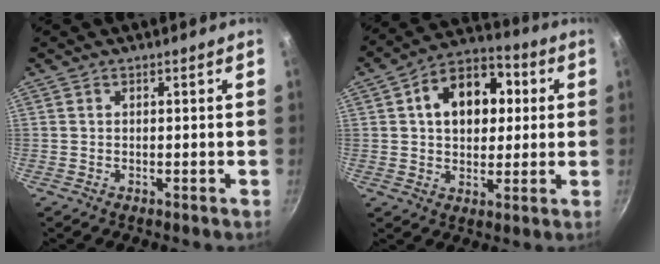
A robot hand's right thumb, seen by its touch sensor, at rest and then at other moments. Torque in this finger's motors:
{"motor_torque": [-0.68, 1.15, 0.30, 0.37, 0.27]}